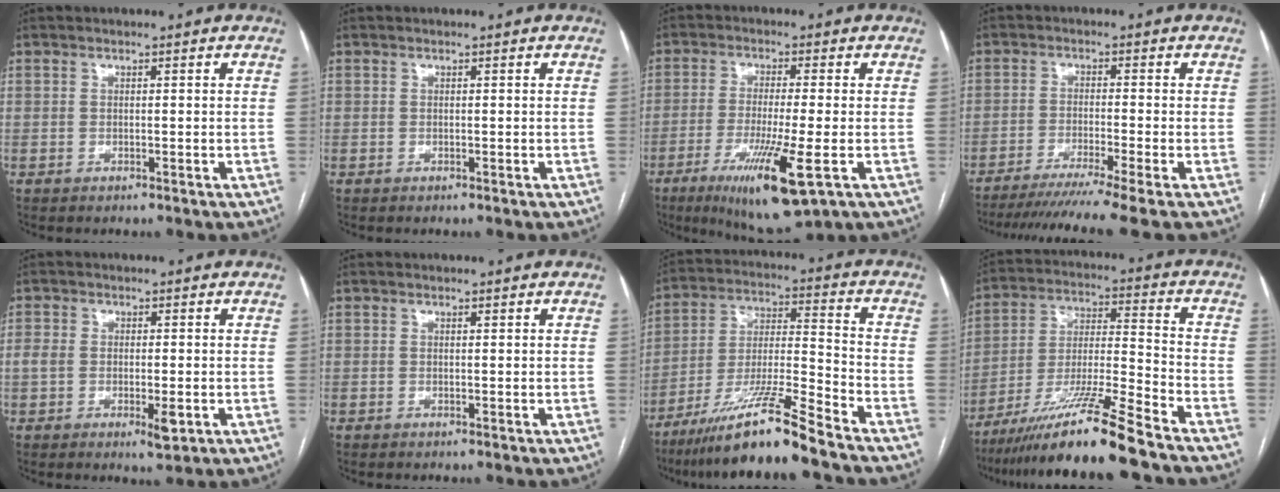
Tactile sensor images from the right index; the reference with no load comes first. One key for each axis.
{"total": 0.0}
{"total": 12.4, "fx": -5.2, "fy": 0.9, "fz": 11.3, "tx": -0.206, "ty": -0.040, "tz": -0.082}
{"total": 10.9, "fx": -8.9, "fy": -2.6, "fz": 5.7, "tx": -0.070, "ty": -0.029, "tz": -0.138}
{"total": 4.7, "fx": -1.0, "fy": 2.2, "fz": 4.0, "tx": -0.071, "ty": -0.002, "tz": -0.012}
{"total": 0.0}
{"total": 14.6, "fx": -11.5, "fy": -1.1, "fz": 8.9, "tx": -0.165, "ty": -0.015, "tz": -0.206}
{"total": 15.9, "fx": -12.4, "fy": -1.4, "fz": 9.8, "tx": -0.184, "ty": -0.019, "tz": -0.221}